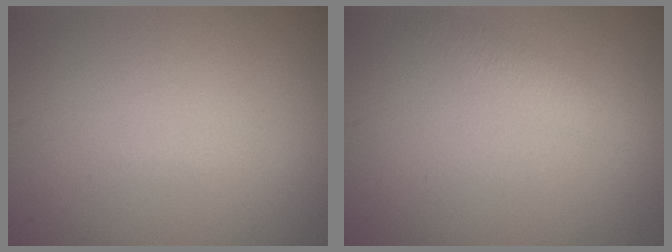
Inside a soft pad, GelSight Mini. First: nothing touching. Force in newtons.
{"total": 1.8, "press": 1.8, "slide": 0.1}